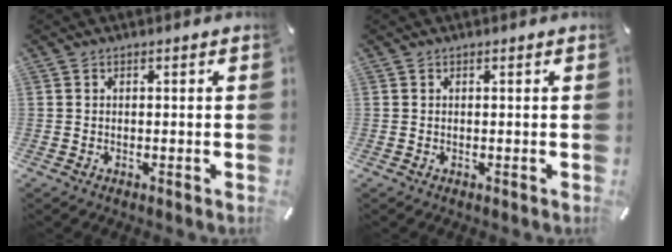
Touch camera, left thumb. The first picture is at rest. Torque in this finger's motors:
{"motor_torque": [0.00, 0.00, 0.01, -0.01, 0.00]}